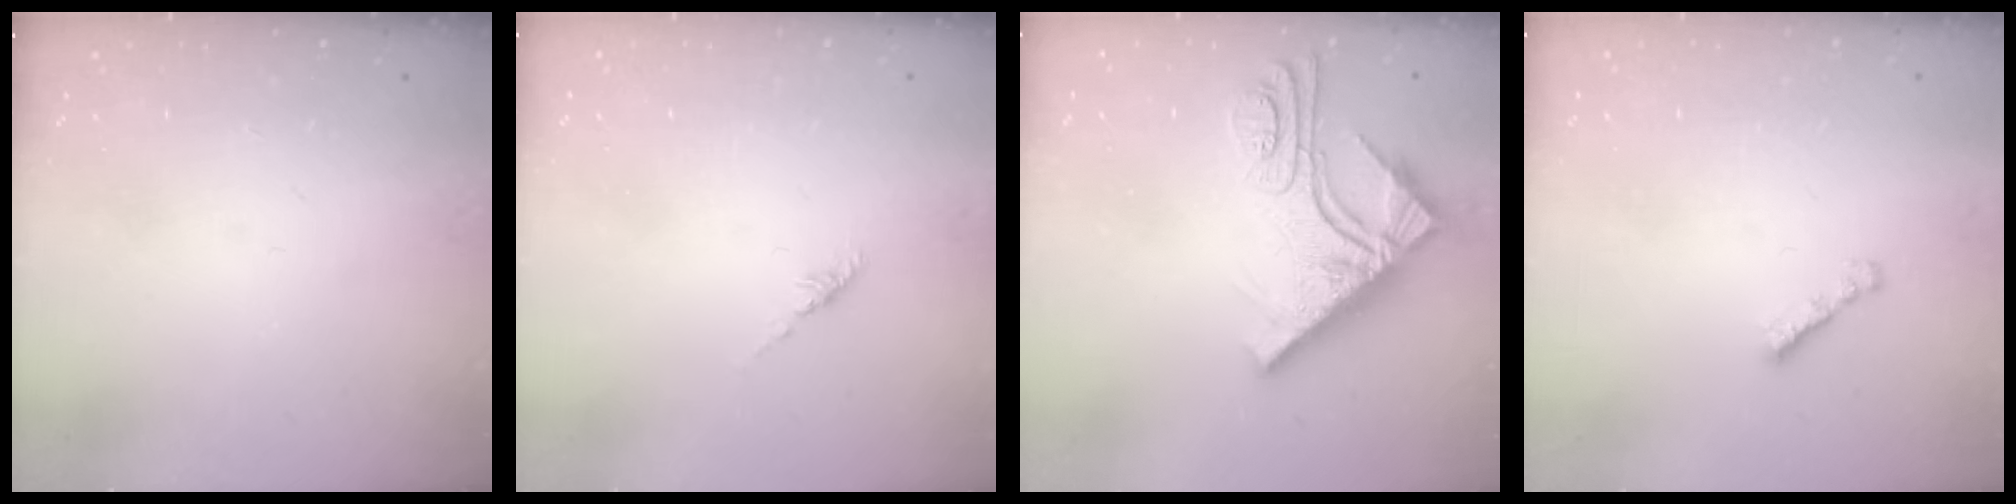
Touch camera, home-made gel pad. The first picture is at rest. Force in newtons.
{"total": 1.2, "press": 1.1, "slide": 0.5}
{"total": 12.2, "press": 12.2, "slide": 1.2}
{"total": 1.6, "press": 1.5, "slide": 0.4}